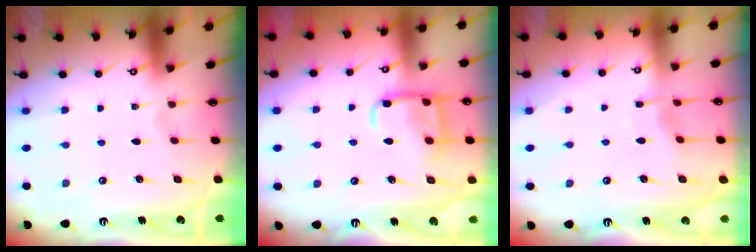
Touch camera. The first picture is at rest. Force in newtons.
{"total": 11.6, "press": 11.6, "slide": 1.1}
{"total": 4.6, "press": 4.6, "slide": 0.3}